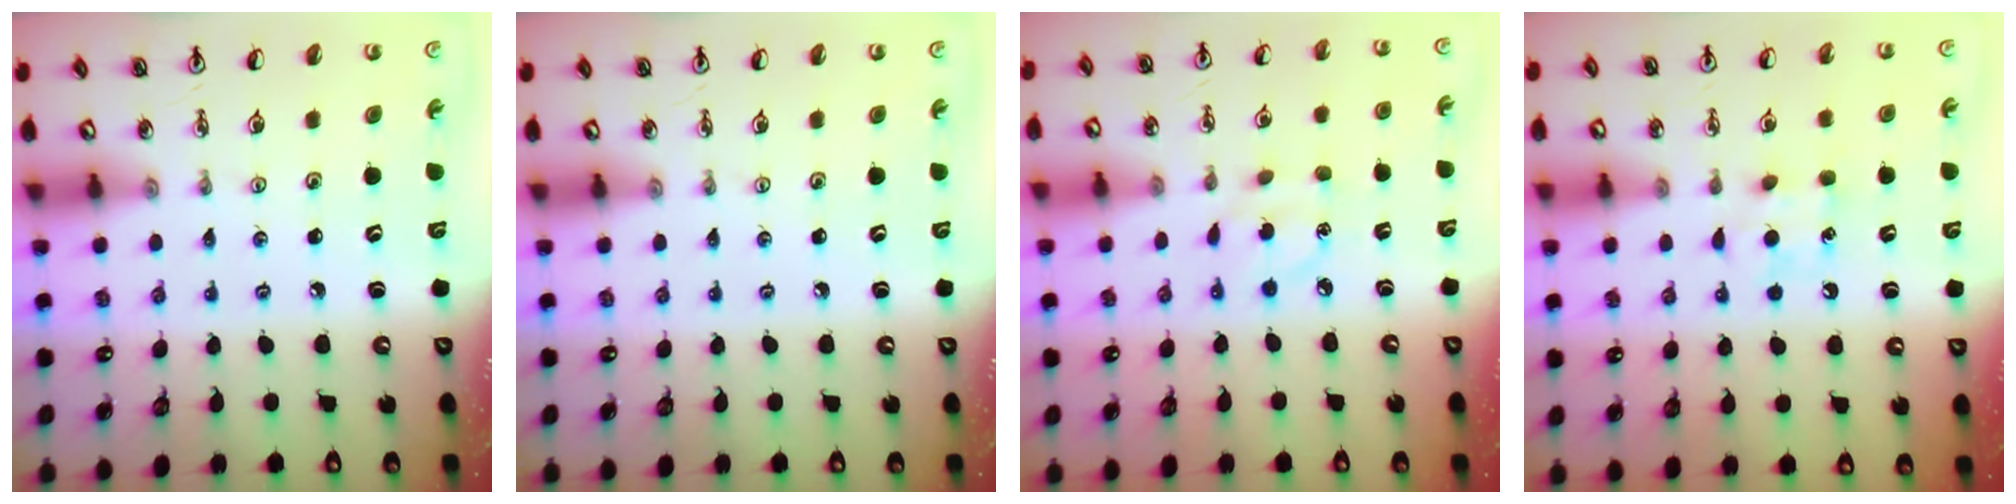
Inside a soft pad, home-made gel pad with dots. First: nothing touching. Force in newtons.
{"total": 0.0}
{"total": 4.5, "press": 4.5, "slide": 0.6}
{"total": 6.4, "press": 6.3, "slide": 0.6}